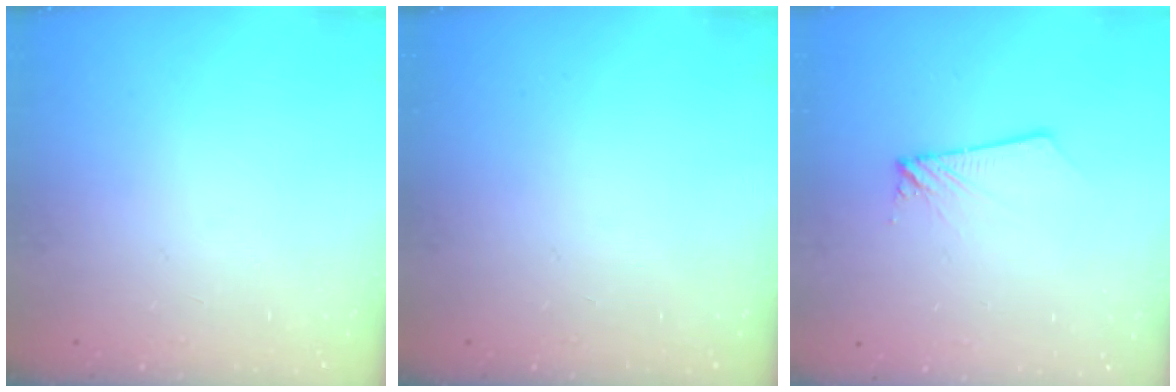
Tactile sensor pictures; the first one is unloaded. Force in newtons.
{"total": 0.0}
{"total": 1.8, "press": 1.8, "slide": 0.2}